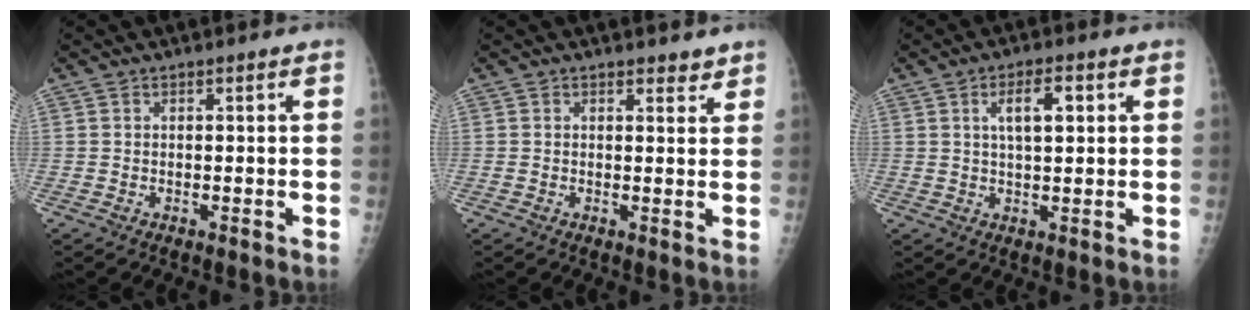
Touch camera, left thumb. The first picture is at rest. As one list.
[{"total": 2.0, "force": [1.8, 0.8, 0.5], "torque": [0.011, -0.009, 0.020]}, {"total": 5.6, "force": [2.0, 2.0, 4.8], "torque": [-0.072, 0.000, 0.035]}]